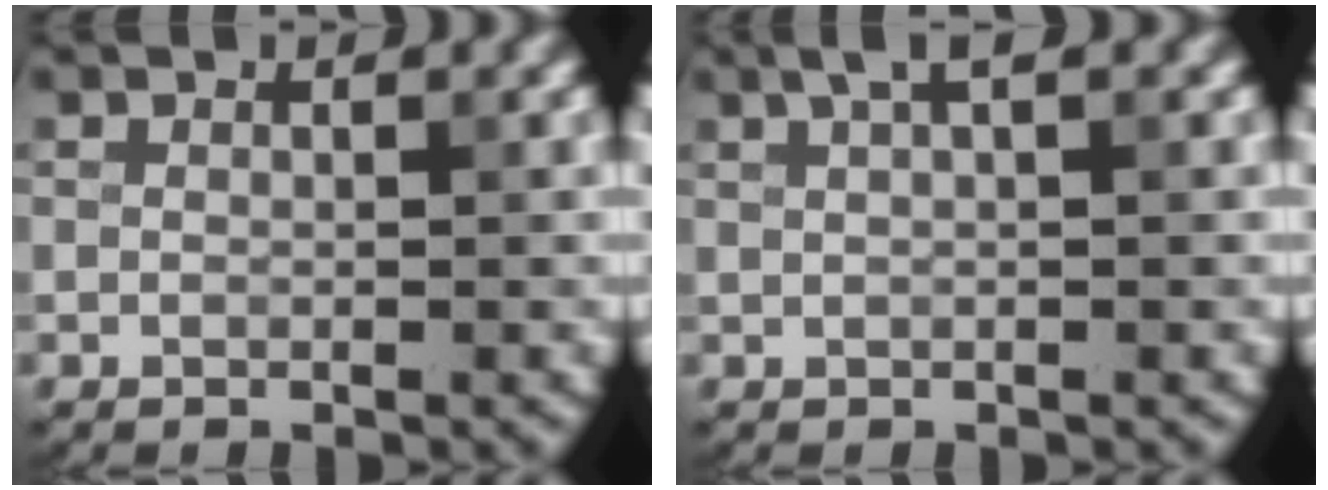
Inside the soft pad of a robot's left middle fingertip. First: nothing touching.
{"total": 1.8, "force": [1.1, 0.4, 1.4], "torque": [-0.022, 0.006, 0.017]}